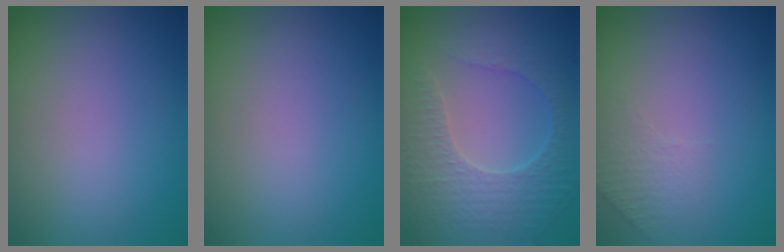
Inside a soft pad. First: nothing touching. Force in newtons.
{"total": 0.0}
{"total": 4.5, "press": 3.3, "slide": 3.1}
{"total": 1.2, "press": 0.7, "slide": 0.9}